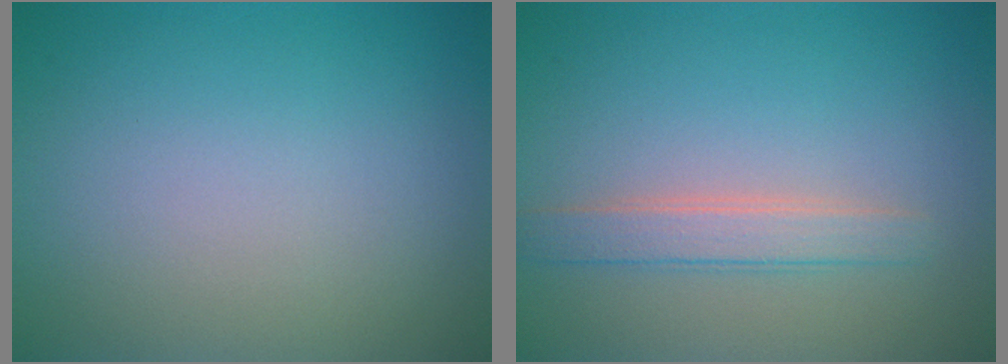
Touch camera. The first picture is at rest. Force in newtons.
{"total": 2.4, "press": 2.4, "slide": 0.2}